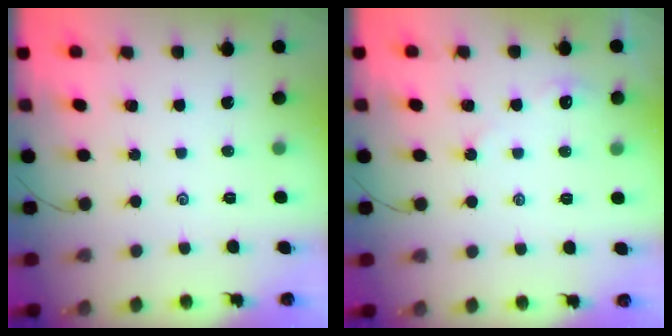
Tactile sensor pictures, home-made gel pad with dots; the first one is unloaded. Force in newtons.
{"total": 2.5, "press": 2.5, "slide": 0.6}